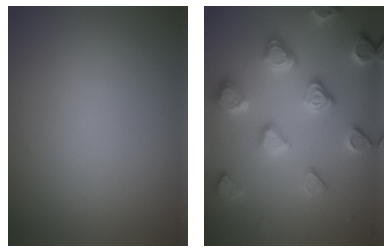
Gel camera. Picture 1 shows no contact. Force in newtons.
{"total": 4.9, "press": 4.7, "slide": 1.3}